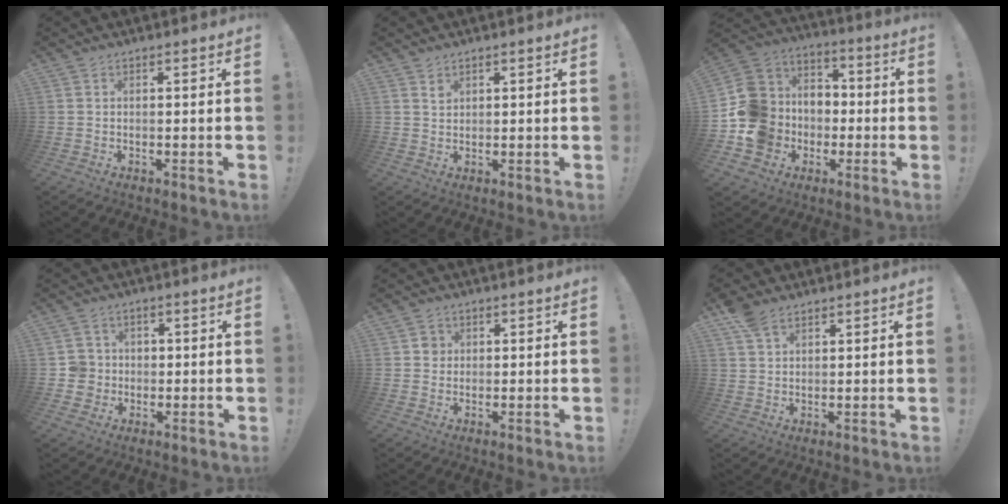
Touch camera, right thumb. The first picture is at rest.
{"total": 1.9, "force": [1.4, 1.2, 0.5], "torque": [-0.003, -0.007, 0.025]}
{"total": 18.1, "force": [-4.5, 16.2, 6.7], "torque": [-0.122, 0.031, -0.046]}
{"total": 6.1, "force": [-0.3, 5.9, 1.2], "torque": [-0.024, 0.009, -0.002]}
{"total": 2.6, "force": [0.4, 2.5, 0.7], "torque": [0.004, -0.001, 0.002]}
{"total": 5.5, "force": [3.7, 3.0, 2.8], "torque": [-0.044, -0.010, 0.071]}